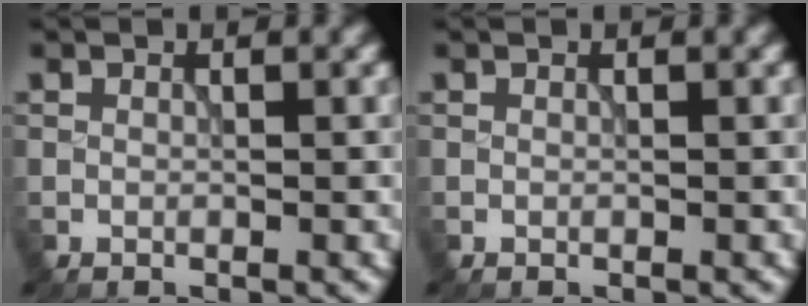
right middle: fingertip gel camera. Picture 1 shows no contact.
{"total": 0.0}